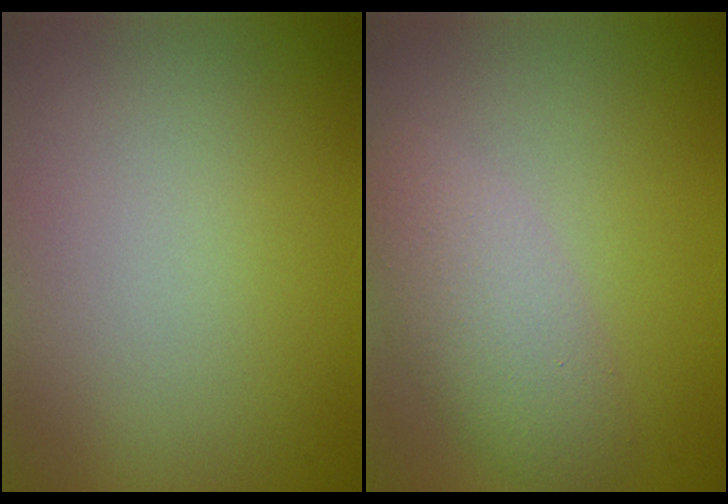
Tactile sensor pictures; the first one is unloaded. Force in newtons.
{"total": 4.0, "press": 4.0, "slide": 0.2}